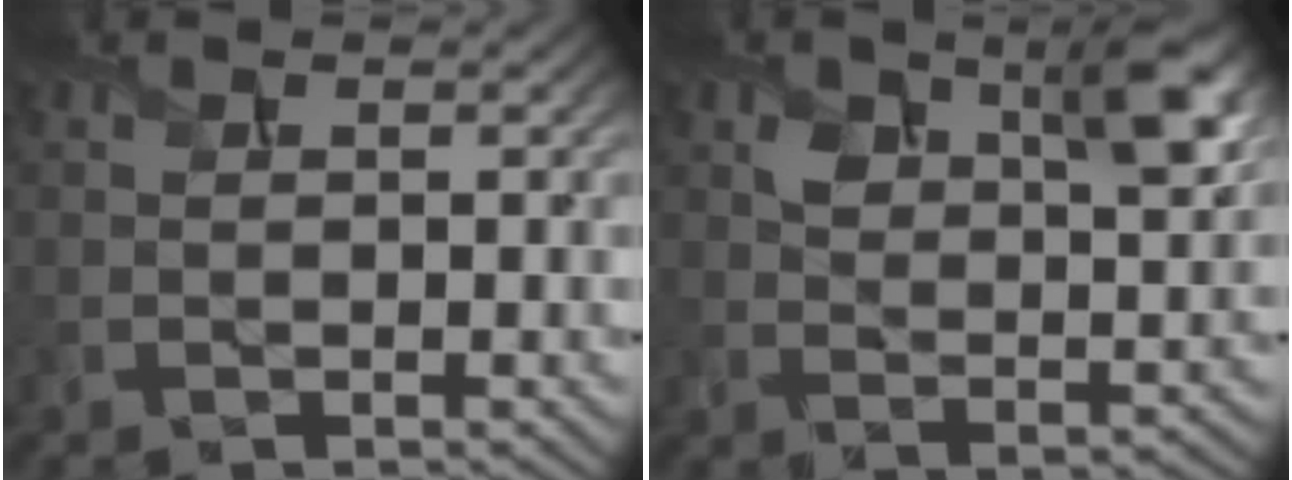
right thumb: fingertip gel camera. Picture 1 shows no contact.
{"total": 7.1, "force": [3.4, 3.7, 5.0], "torque": [-0.083, -0.012, 0.057]}